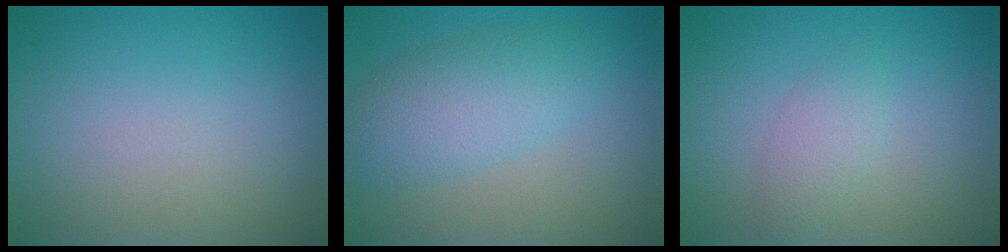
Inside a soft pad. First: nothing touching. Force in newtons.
{"total": 4.8, "press": 4.8, "slide": 0.1}
{"total": 1.7, "press": 1.7, "slide": 0.1}